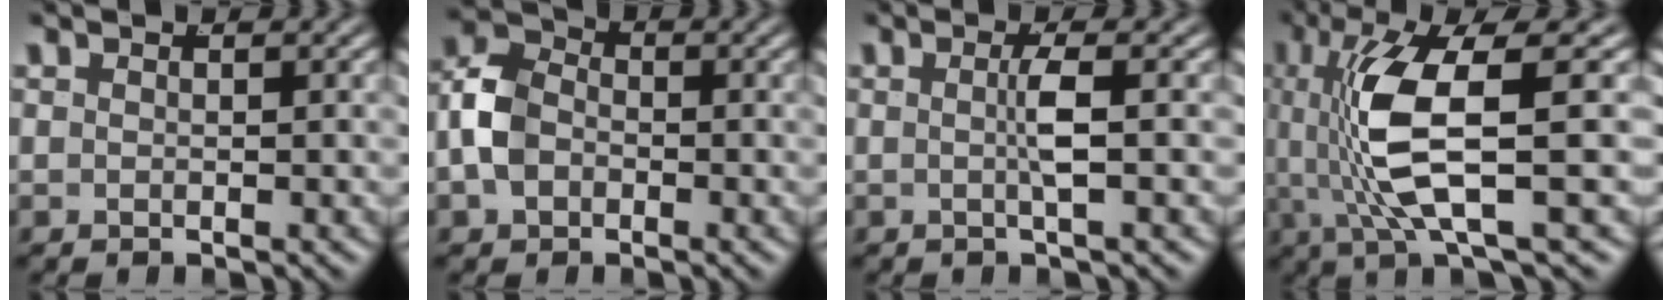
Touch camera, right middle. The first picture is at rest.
{"total": 4.6, "force": [-0.6, 3.8, 2.5], "torque": [-0.060, -0.007, -0.011]}
{"total": 2.0, "force": [-0.4, -0.7, 1.8], "torque": [-0.032, -0.001, -0.007]}
{"total": 7.3, "force": [0.3, 1.6, 7.2], "torque": [-0.157, -0.001, 0.010]}